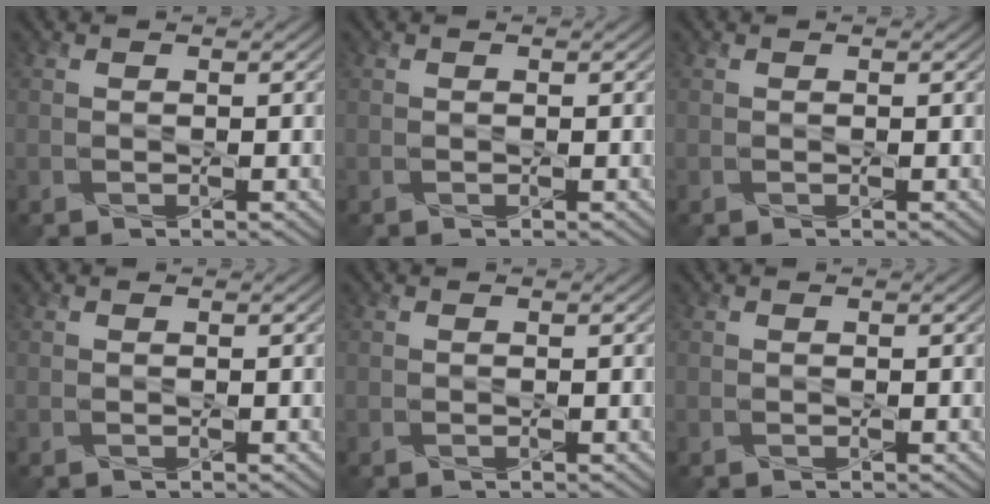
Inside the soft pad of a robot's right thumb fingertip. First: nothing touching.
{"total": 0.0}
{"total": 0.0}
{"total": 0.0}
{"total": 0.0}
{"total": 0.0}